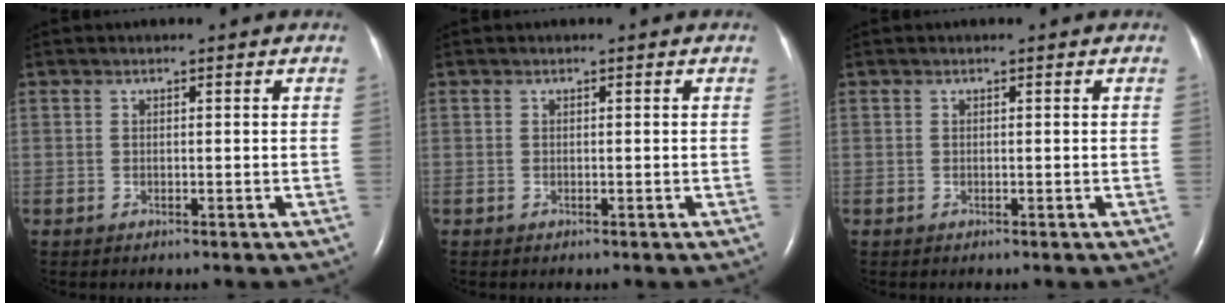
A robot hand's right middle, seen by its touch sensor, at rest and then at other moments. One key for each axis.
{"total": 0.0}
{"total": 0.0}